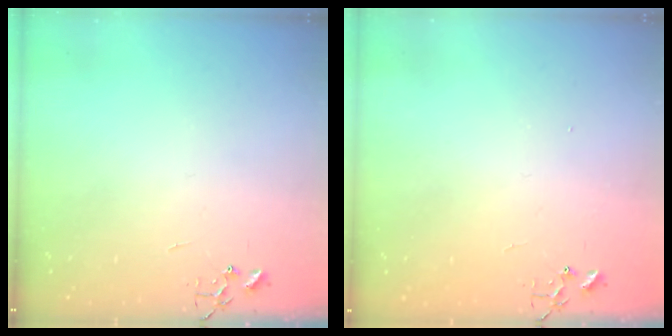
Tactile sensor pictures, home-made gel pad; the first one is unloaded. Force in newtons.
{"total": 1.1, "press": 1.1, "slide": 0.1}